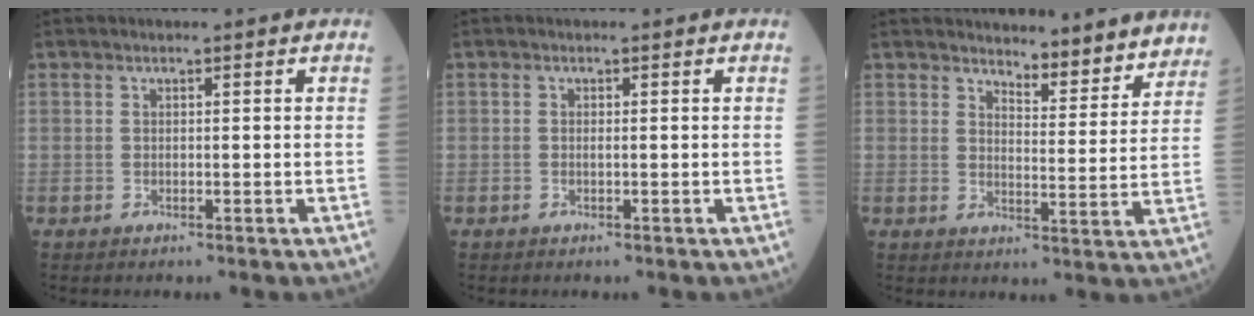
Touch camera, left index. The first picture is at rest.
{"total": 0.0}
{"total": 9.8, "force": [9.4, 2.1, 1.8], "torque": [-0.006, -0.015, 0.110]}